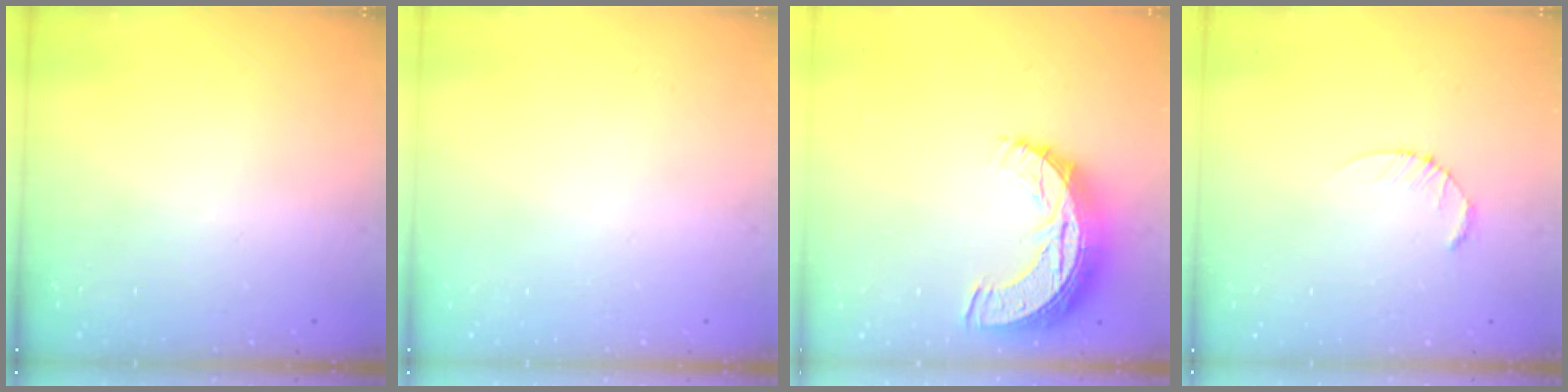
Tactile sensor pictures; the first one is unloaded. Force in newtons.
{"total": 0.0}
{"total": 11.6, "press": 11.6, "slide": 0.7}
{"total": 2.6, "press": 2.6, "slide": 0.4}